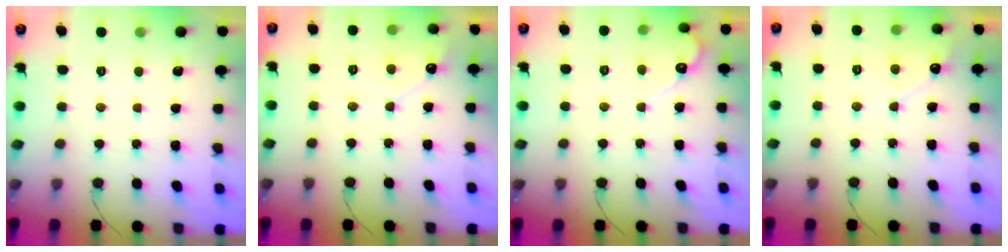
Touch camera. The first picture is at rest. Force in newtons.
{"total": 5.5, "press": 5.5, "slide": 0.3}
{"total": 4.0, "press": 4.0, "slide": 0.4}
{"total": 5.5, "press": 5.5, "slide": 0.3}